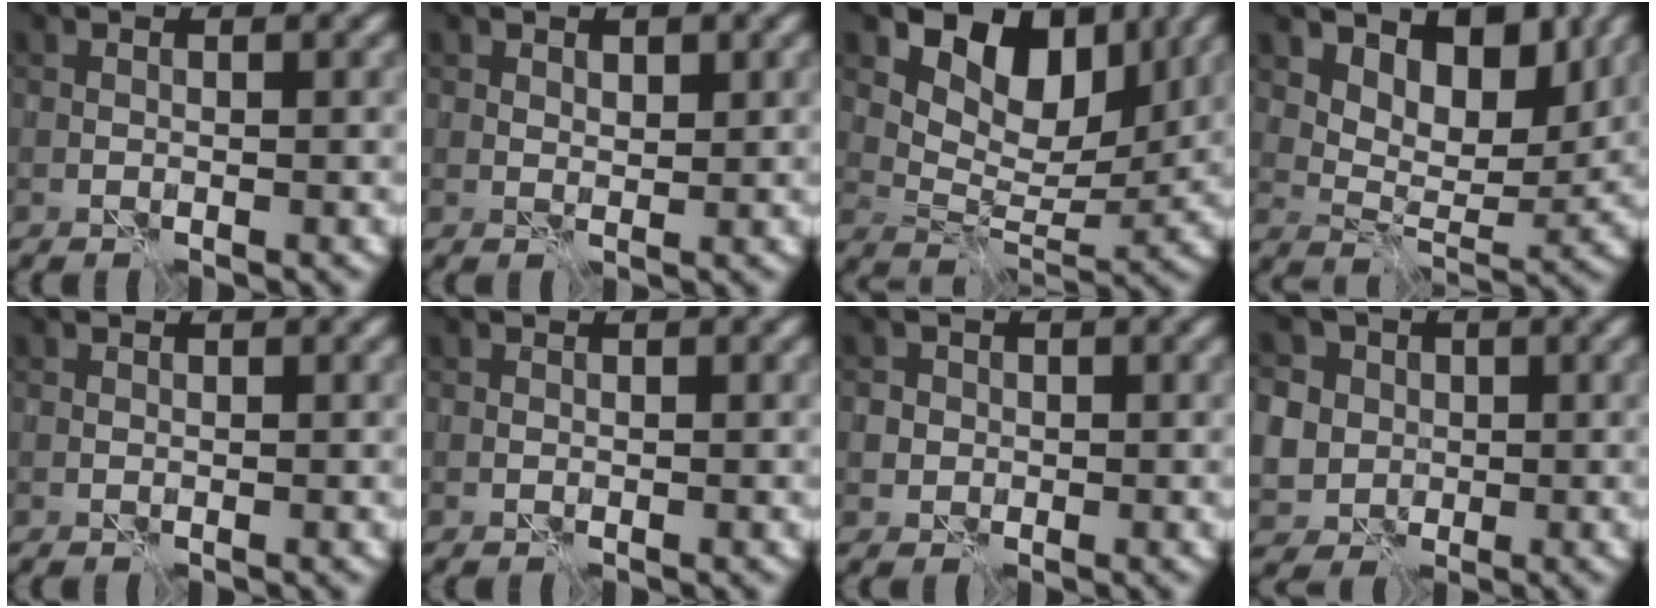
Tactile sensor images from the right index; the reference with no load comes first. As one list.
[{"total": 1.3, "force": [0.8, 0.7, 0.7], "torque": [-0.009, -0.002, 0.014]}, {"total": 7.6, "force": [4.3, 4.4, 4.4], "torque": [-0.062, -0.012, 0.068]}, {"total": 6.5, "force": [4.0, 3.5, 3.7], "torque": [-0.053, -0.014, 0.059]}, {"total": 0.0}, {"total": 0.0}, {"total": 1.8, "force": [0.3, 1.7, 0.4], "torque": [0.004, 0.003, 0.000]}, {"total": 7.9, "force": [2.3, 7.0, 3.0], "torque": [-0.071, 0.024, 0.022]}]